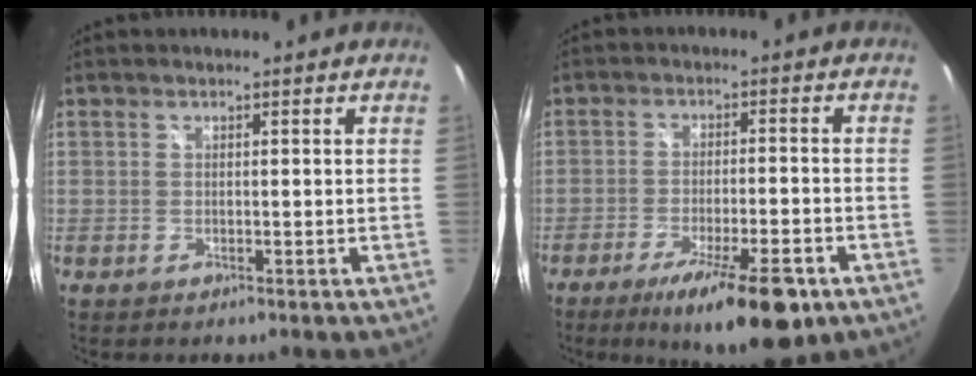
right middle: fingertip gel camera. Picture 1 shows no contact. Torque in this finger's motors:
{"motor_torque": [1.11, -1.03, 0.64, 0.10]}